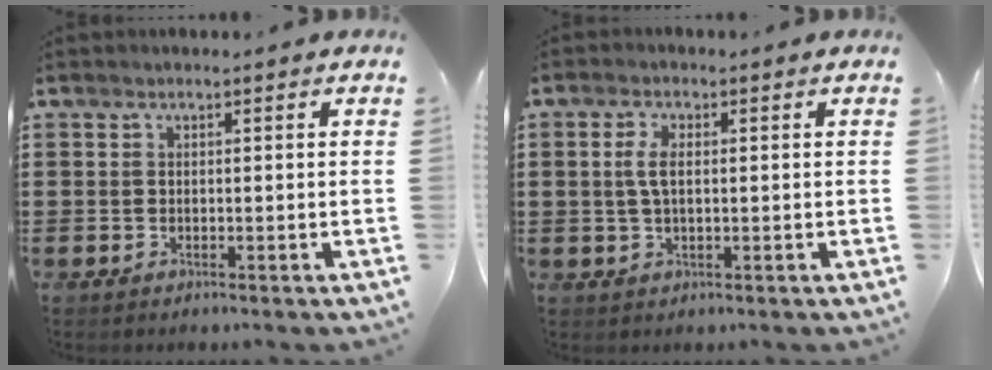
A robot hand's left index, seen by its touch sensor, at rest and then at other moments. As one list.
[{"total": 3.8, "force": [0.5, 1.7, 3.4], "torque": [-0.085, 0.002, 0.002]}]